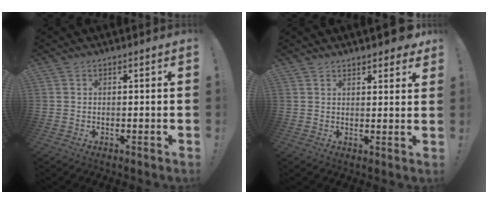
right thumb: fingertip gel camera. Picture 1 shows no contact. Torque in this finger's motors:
{"motor_torque": [0.02, 0.08, 0.35, 0.35, 0.01]}